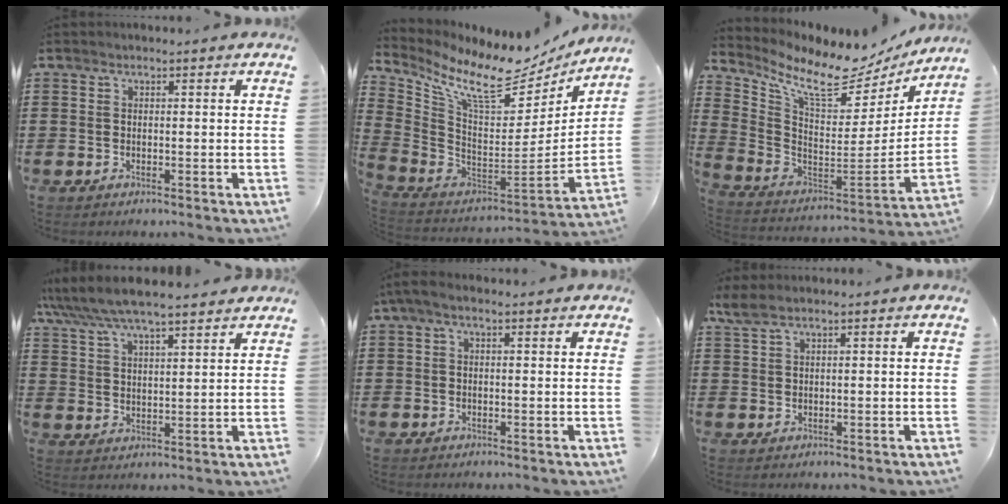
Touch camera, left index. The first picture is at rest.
{"total": 10.9, "force": [8.0, 2.7, 6.9], "torque": [-0.159, -0.065, 0.135]}
{"total": 10.3, "force": [8.1, 2.7, 5.7], "torque": [-0.139, -0.061, 0.139]}
{"total": 6.4, "force": [5.9, 0.8, 2.5], "torque": [-0.069, -0.023, 0.103]}
{"total": 1.6, "force": [0.1, 0.4, 1.5], "torque": [-0.028, 0.001, 0.001]}
{"total": 1.9, "force": [1.1, 0.4, 1.5], "torque": [-0.033, 0.001, 0.021]}